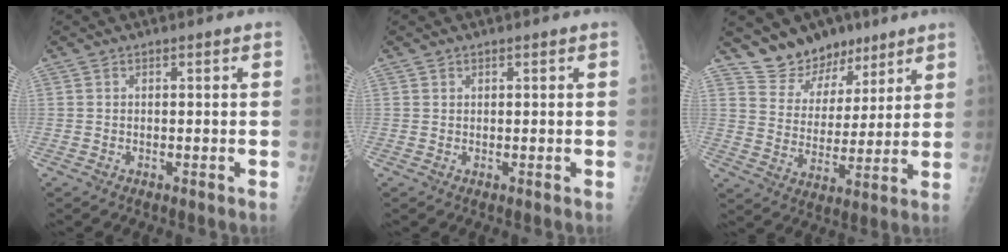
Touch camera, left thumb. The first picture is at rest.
{"total": 0.7, "force": [0.4, 0.5, -0.1], "torque": [0.009, -0.002, 0.004]}
{"total": 11.3, "force": [8.9, 6.6, 2.1], "torque": [0.009, -0.061, 0.162]}